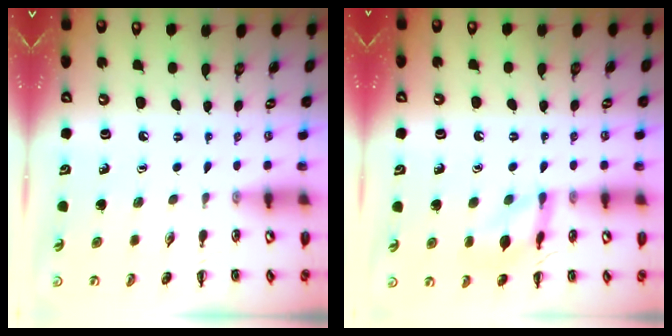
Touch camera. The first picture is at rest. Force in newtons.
{"total": 11.4, "press": 11.4, "slide": 0.9}